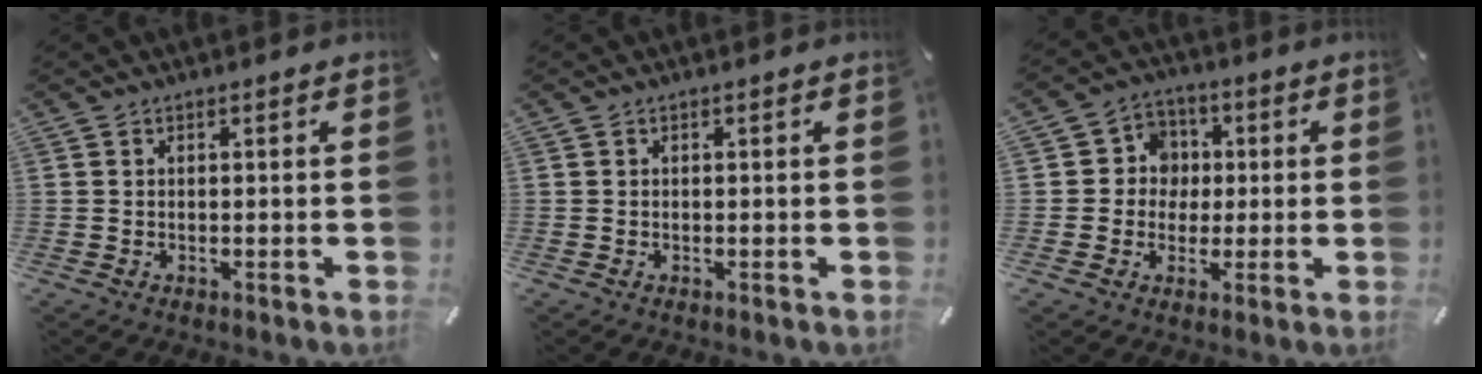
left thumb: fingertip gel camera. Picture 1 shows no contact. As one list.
[{"total": 0.0}, {"total": 7.4, "force": [-0.4, 7.3, 1.1], "torque": [-0.026, 0.013, -0.006]}]